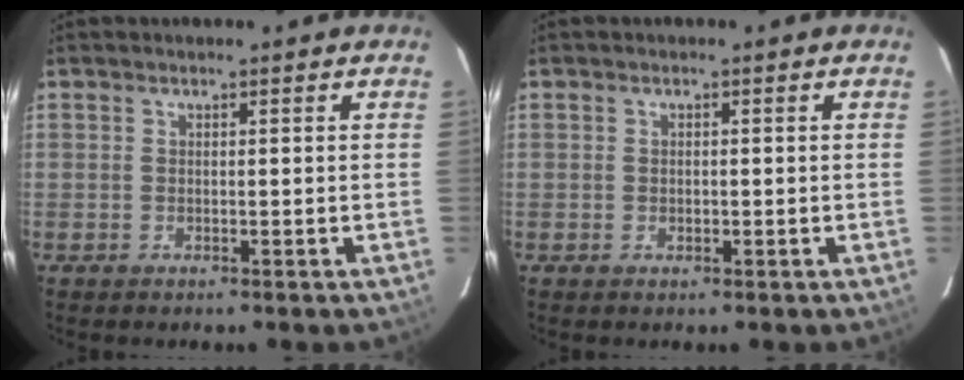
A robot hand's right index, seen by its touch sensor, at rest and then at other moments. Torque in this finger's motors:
{"motor_torque": [0.04, 0.13, 0.02, -0.03]}